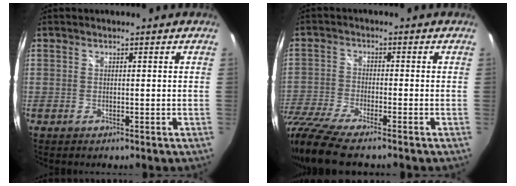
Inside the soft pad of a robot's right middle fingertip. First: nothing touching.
{"total": 12.3, "force": [-10.1, 1.6, 6.8], "torque": [-0.166, -0.040, -0.195]}